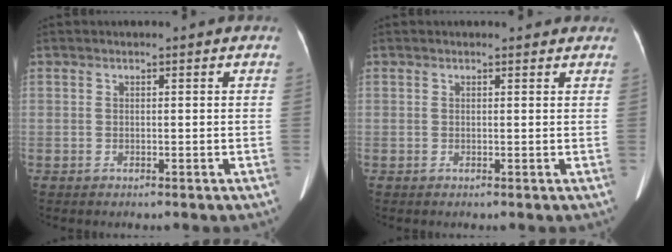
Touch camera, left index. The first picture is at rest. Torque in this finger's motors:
{"motor_torque": [0.26, -0.06, -0.02, 0.00]}